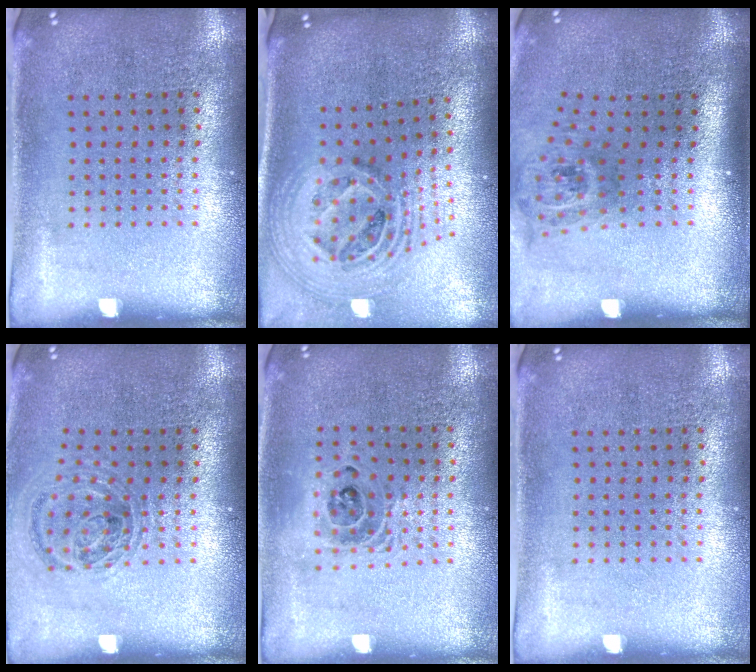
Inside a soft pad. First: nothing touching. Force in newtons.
{"total": 2.8, "press": 2.0, "slide": 1.9}
{"total": 2.0, "press": 1.4, "slide": 1.5}
{"total": 1.0, "press": 1.0, "slide": 0.2}
{"total": 1.4, "press": 1.2, "slide": 0.7}
{"total": 0.0}